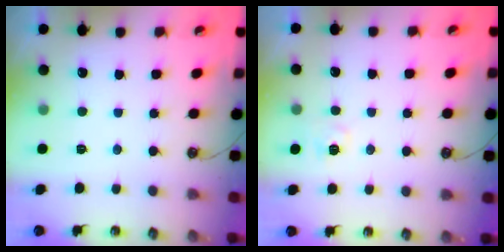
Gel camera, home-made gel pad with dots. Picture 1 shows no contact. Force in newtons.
{"total": 2.7, "press": 2.6, "slide": 0.3}